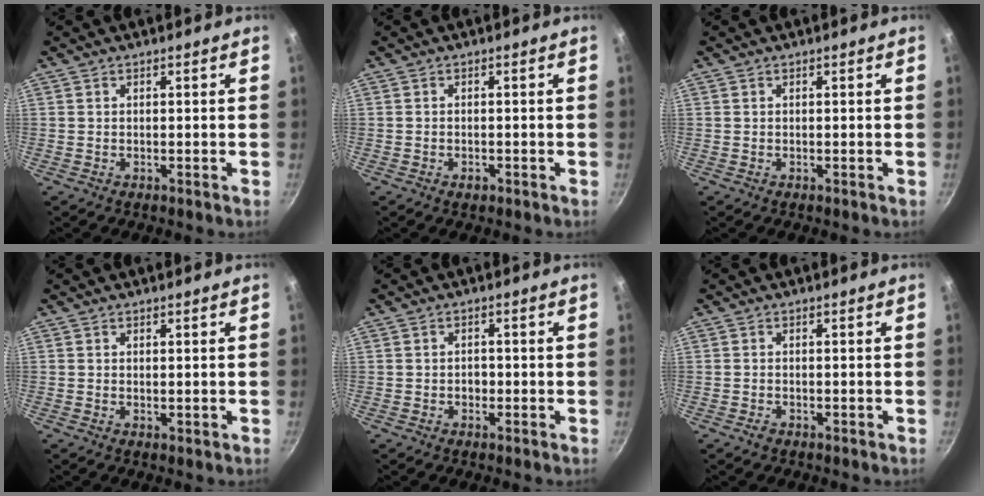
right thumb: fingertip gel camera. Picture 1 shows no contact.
{"total": 1.3, "force": [-0.7, 0.9, 0.8], "torque": [-0.013, 0.003, -0.011]}
{"total": 0.0}
{"total": 0.5, "force": [0.3, 0.3, 0.4], "torque": [-0.003, -0.007, 0.002]}
{"total": 1.8, "force": [-0.5, 1.4, 0.9], "torque": [-0.006, 0.008, -0.008]}
{"total": 1.1, "force": [-0.7, 0.7, 0.5], "torque": [-0.013, 0.003, -0.014]}